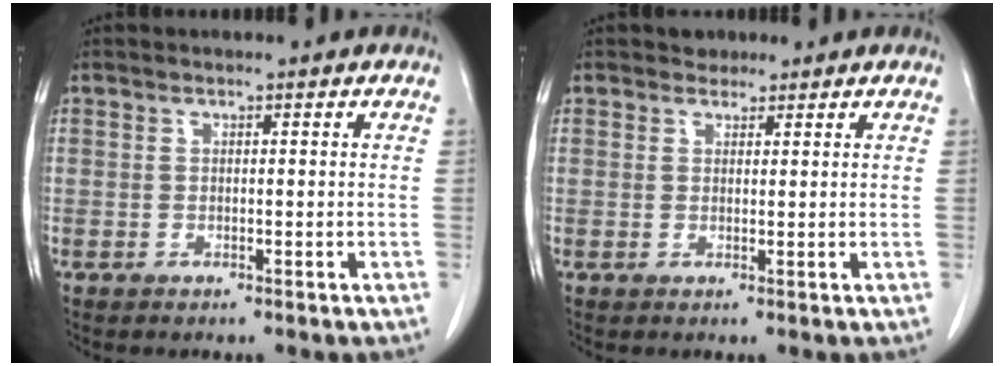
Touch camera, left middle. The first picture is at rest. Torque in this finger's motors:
{"motor_torque": [0.07, -0.05, -0.03, -0.01]}